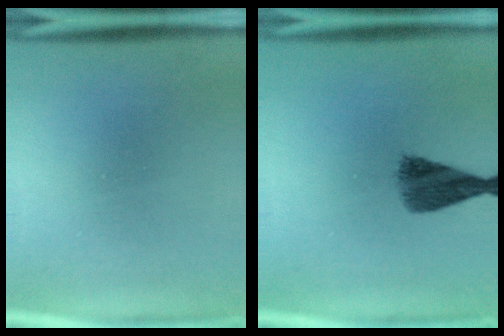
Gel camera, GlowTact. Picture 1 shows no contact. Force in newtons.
{"total": 7.2}